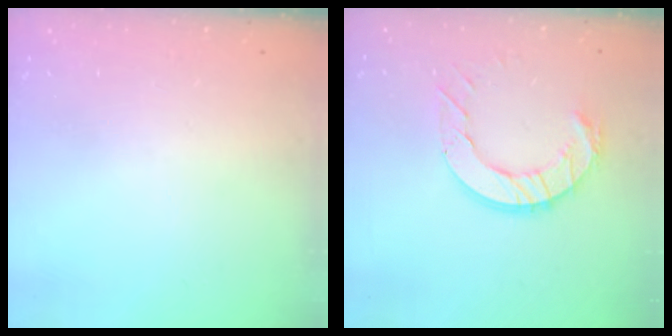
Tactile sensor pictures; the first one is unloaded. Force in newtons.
{"total": 11.0, "press": 10.9, "slide": 1.1}